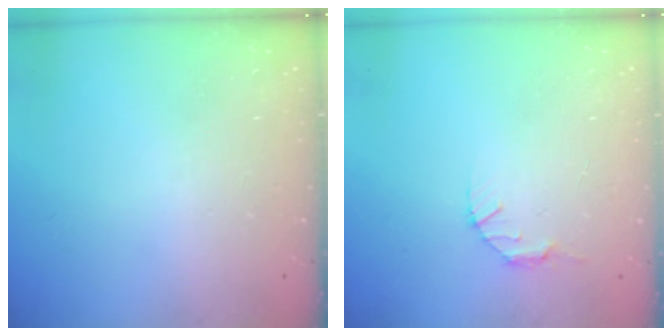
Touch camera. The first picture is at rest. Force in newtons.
{"total": 2.8, "press": 2.8, "slide": 0.4}